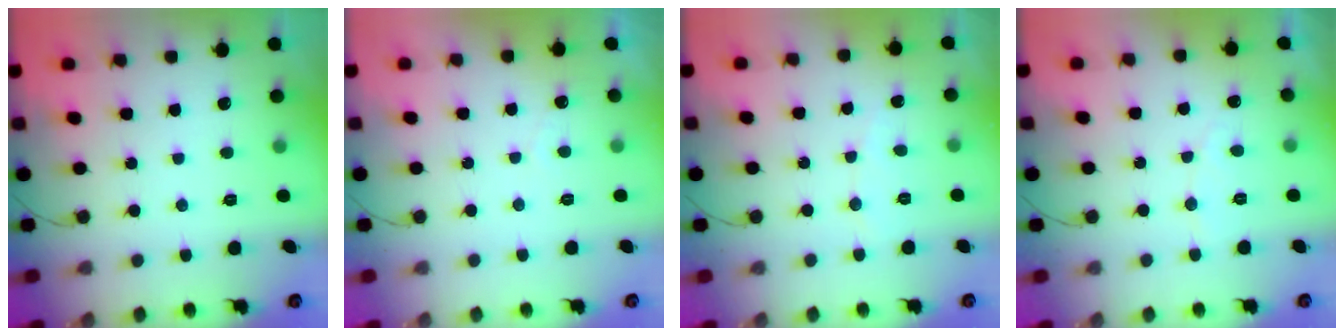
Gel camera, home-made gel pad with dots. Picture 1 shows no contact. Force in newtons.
{"total": 2.2, "press": 2.2, "slide": 0.1}
{"total": 3.0, "press": 3.0, "slide": 0.3}
{"total": 3.7, "press": 3.6, "slide": 0.2}